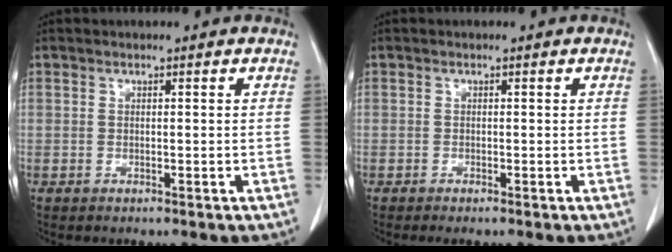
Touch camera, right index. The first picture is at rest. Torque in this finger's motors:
{"motor_torque": [0.11, -0.07, 0.01, 0.02]}